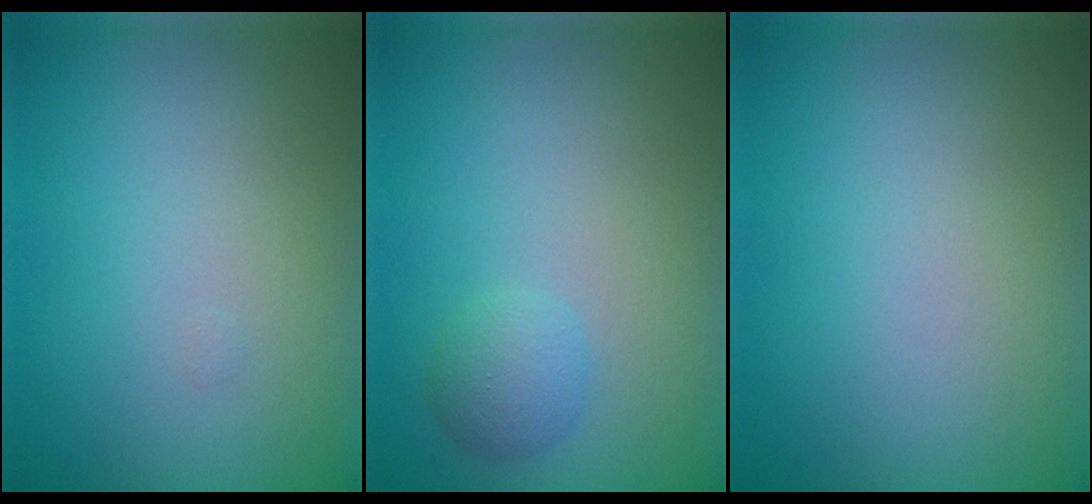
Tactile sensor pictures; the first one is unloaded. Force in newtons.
{"total": 1.8, "press": 1.8, "slide": 0.1}
{"total": 0.0}